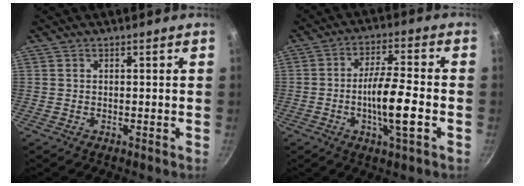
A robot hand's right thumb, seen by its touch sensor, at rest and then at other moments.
{"total": 10.6, "force": [-2.7, 2.3, 10.0], "torque": [-0.172, 0.019, -0.053]}